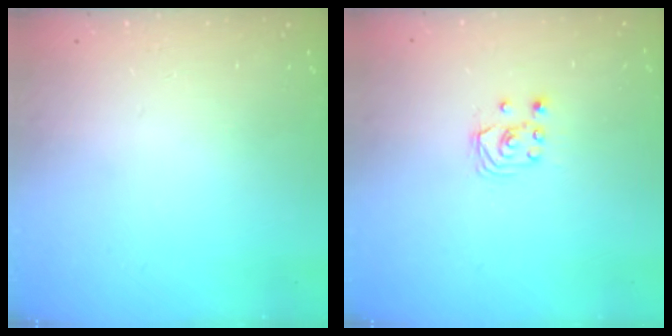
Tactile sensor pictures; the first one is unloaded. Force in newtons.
{"total": 2.6, "press": 2.6, "slide": 0.3}